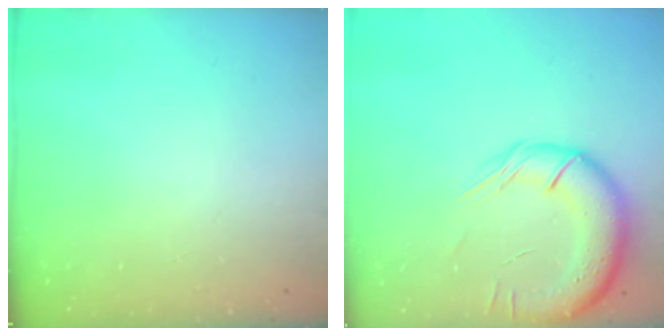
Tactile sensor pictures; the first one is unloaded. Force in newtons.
{"total": 15.4, "press": 14.9, "slide": 4.0}